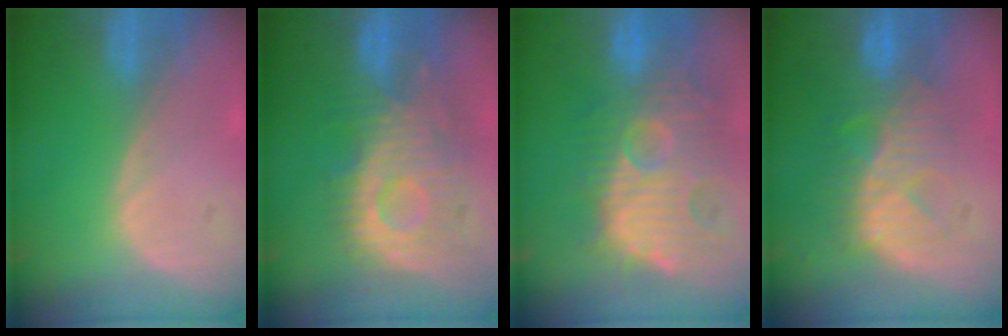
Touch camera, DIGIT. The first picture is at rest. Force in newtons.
{"total": 10.4, "press": 9.8, "slide": 3.3}
{"total": 13.3, "press": 12.4, "slide": 4.9}
{"total": 9.6, "press": 9.0, "slide": 3.3}